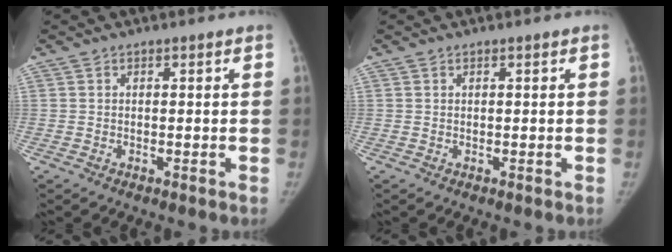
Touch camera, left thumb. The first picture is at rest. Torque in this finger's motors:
{"motor_torque": [0.04, 0.04, 0.18, -0.18, 0.01]}